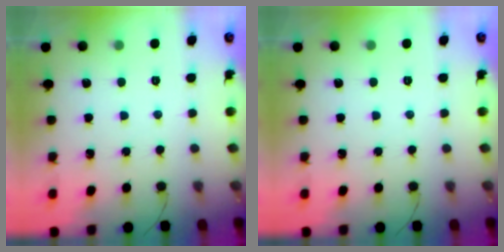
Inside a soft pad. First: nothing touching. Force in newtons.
{"total": 0.0}